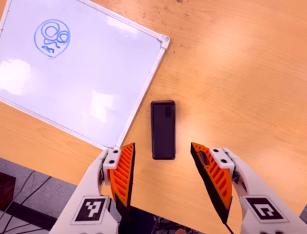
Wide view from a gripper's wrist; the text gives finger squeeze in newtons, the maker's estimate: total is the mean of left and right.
{"total": 0.0}